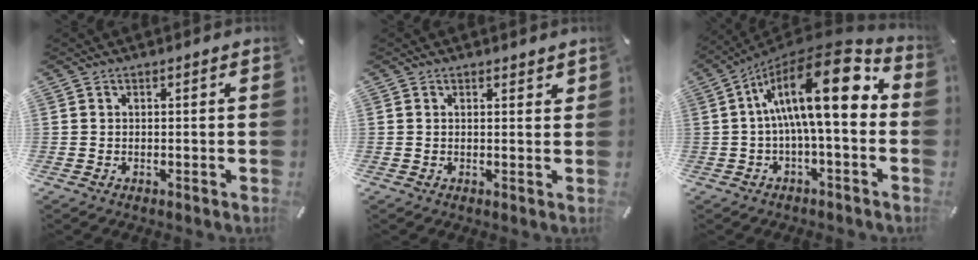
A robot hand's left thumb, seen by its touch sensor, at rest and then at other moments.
{"total": 1.1, "force": [0.9, 0.5, 0.5], "torque": [-0.002, -0.003, 0.014]}
{"total": 20.8, "force": [3.3, 6.9, 19.3], "torque": [-0.322, -0.020, 0.049]}